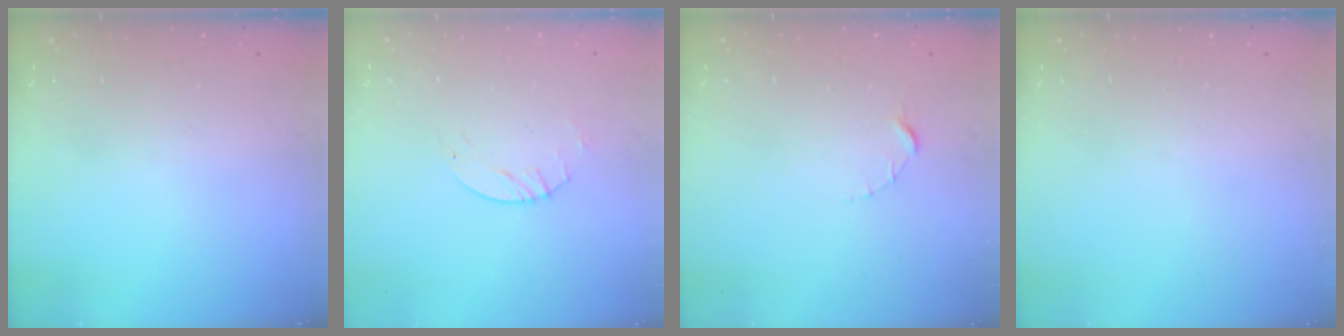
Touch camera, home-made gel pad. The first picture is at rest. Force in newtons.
{"total": 2.6, "press": 2.6, "slide": 0.3}
{"total": 1.5, "press": 1.5, "slide": 0.2}
{"total": 0.0}